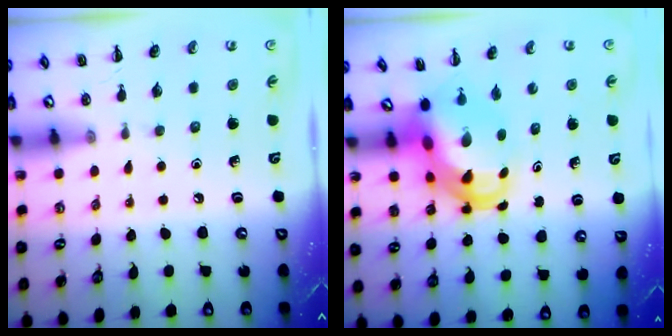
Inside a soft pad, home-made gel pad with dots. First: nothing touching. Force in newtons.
{"total": 6.4, "press": 6.2, "slide": 1.6}